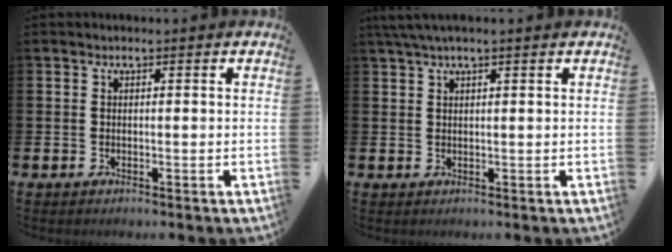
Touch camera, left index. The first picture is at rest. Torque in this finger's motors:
{"motor_torque": [0.88, -1.26, 0.08, 0.06]}